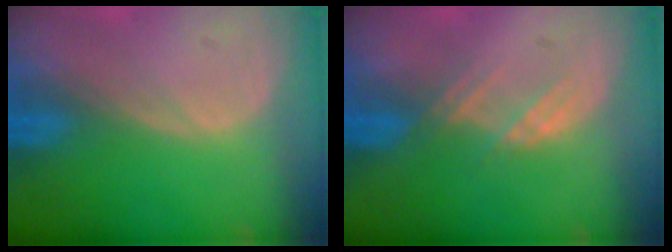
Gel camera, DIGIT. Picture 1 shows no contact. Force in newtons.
{"total": 3.0, "press": 2.9, "slide": 0.7}